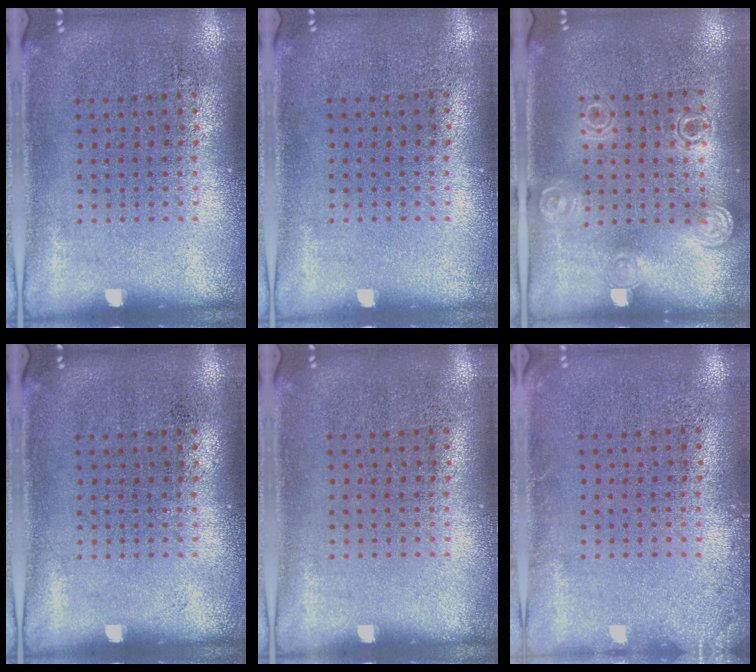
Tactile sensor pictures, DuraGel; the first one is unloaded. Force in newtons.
{"total": 0.0}
{"total": 1.3, "press": 1.2, "slide": 0.4}
{"total": 0.0}
{"total": 0.0}
{"total": 1.2, "press": 1.2, "slide": 0.2}